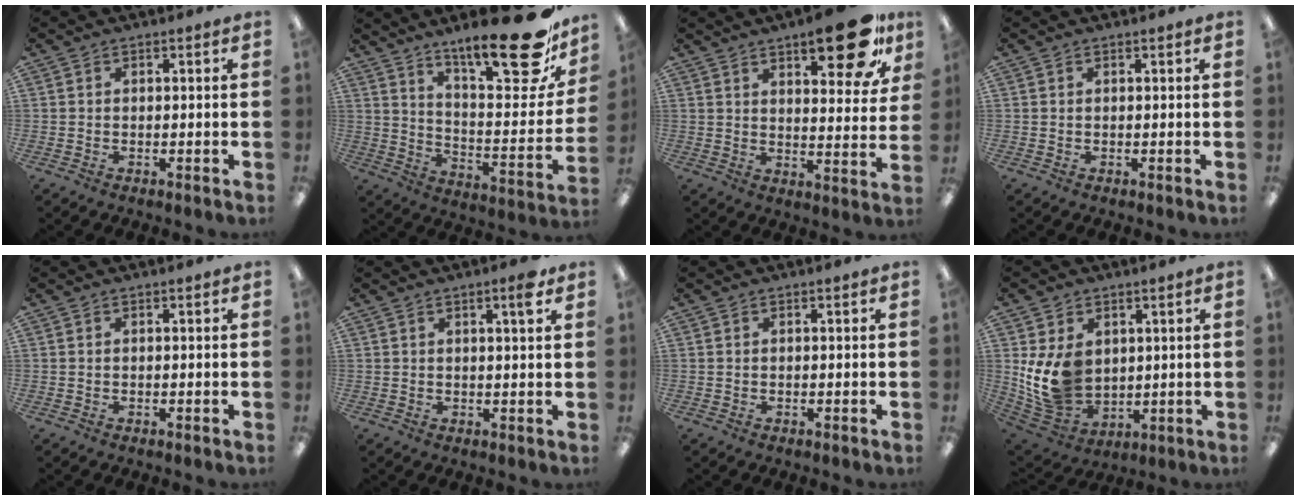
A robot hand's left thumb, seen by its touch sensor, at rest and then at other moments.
{"total": 25.2, "force": [17.9, 6.8, 16.4], "torque": [-0.238, -0.121, 0.288]}
{"total": 16.0, "force": [10.4, 5.1, 11.0], "torque": [-0.137, -0.058, 0.163]}
{"total": 0.0}
{"total": 0.0}
{"total": 3.6, "force": [2.4, 0.5, 2.7], "torque": [-0.035, -0.007, 0.034]}
{"total": 0.0}
{"total": 12.8, "force": [2.6, 10.0, 7.4], "torque": [-0.169, -0.021, 0.054]}